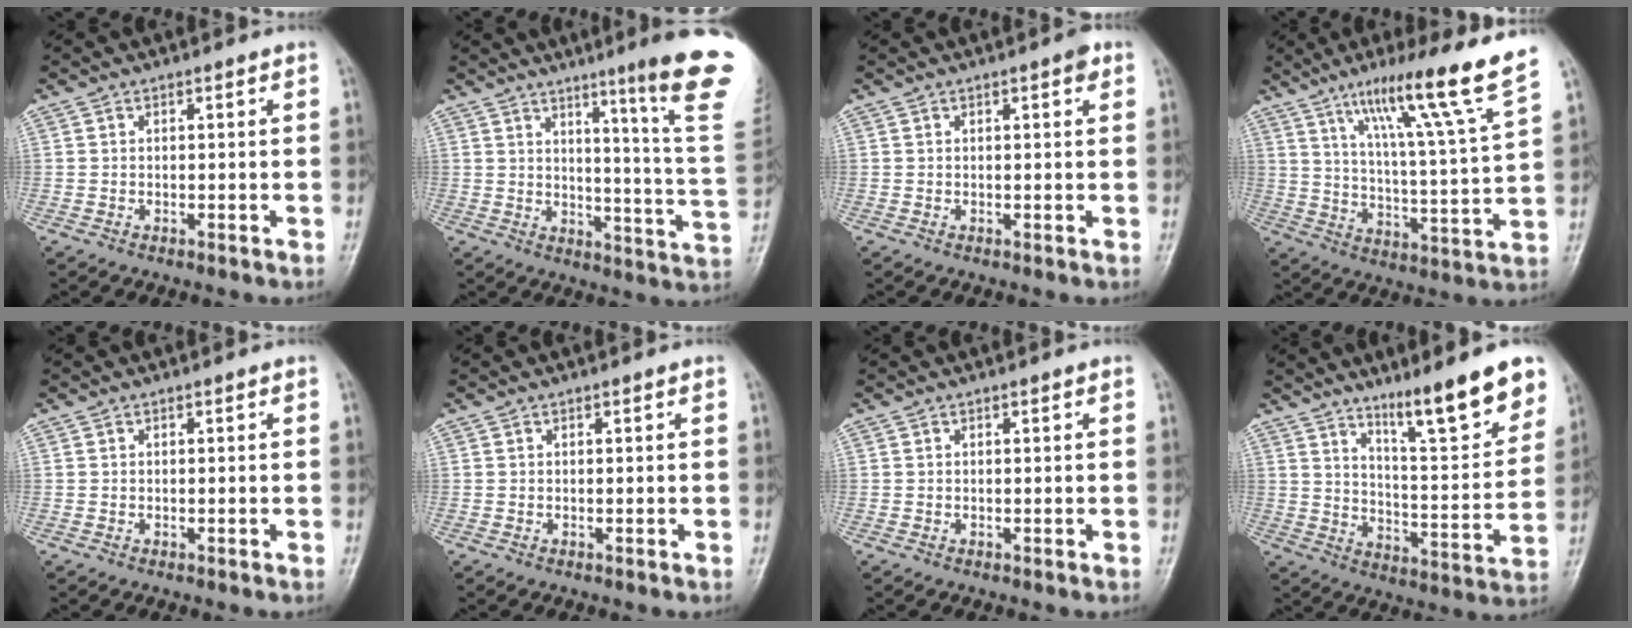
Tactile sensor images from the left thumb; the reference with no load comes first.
{"total": 18.8, "force": [11.1, -0.4, 15.2], "torque": [-0.179, -0.085, 0.140]}
{"total": 1.9, "force": [1.0, 0.5, 1.6], "torque": [-0.020, -0.001, 0.010]}
{"total": 17.7, "force": [11.3, -0.4, 13.6], "torque": [-0.201, -0.055, 0.175]}
{"total": 0.0}
{"total": 0.0}
{"total": 0.0}
{"total": 15.9, "force": [11.0, 2.6, 11.2], "torque": [-0.140, -0.074, 0.178]}